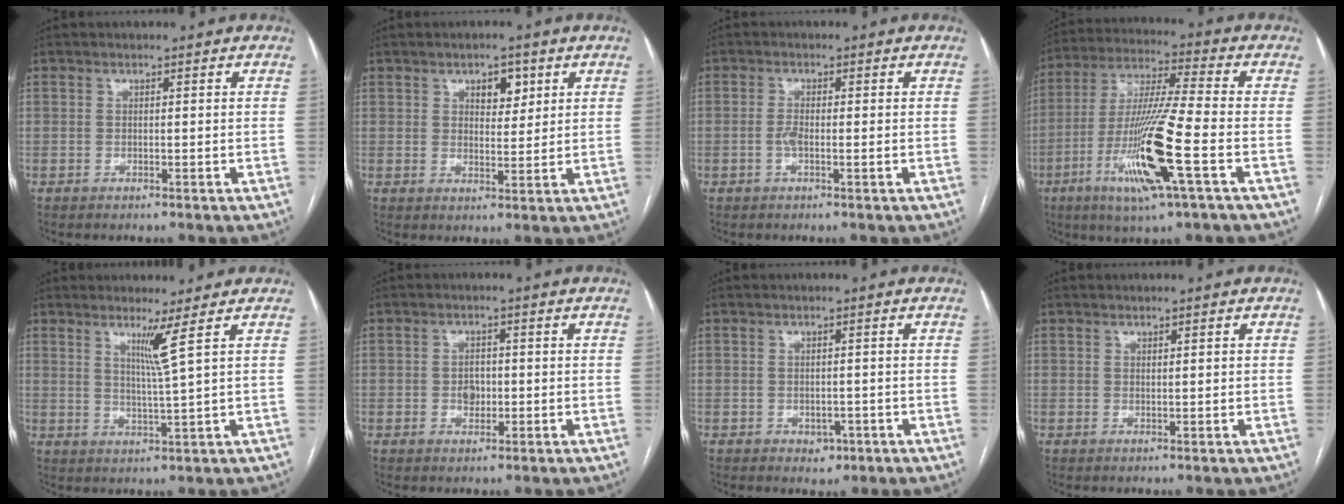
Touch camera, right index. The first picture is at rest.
{"total": 4.1, "force": [1.9, 2.2, 2.9], "torque": [-0.040, 0.004, 0.030]}
{"total": 2.0, "force": [-0.5, 0.5, 1.8], "torque": [-0.040, 0.000, -0.012]}
{"total": 16.0, "force": [-5.7, 0.0, 15.0], "torque": [-0.304, -0.020, -0.108]}
{"total": 3.9, "force": [2.0, -1.8, 2.9], "torque": [-0.057, -0.019, 0.043]}
{"total": 2.6, "force": [-0.4, 1.9, 1.7], "torque": [-0.022, 0.005, -0.004]}
{"total": 2.3, "force": [-1.1, 1.7, 1.1], "torque": [-0.010, 0.004, -0.006]}
{"total": 0.7, "force": [0.2, 0.2, 0.6], "torque": [-0.011, 0.000, 0.004]}